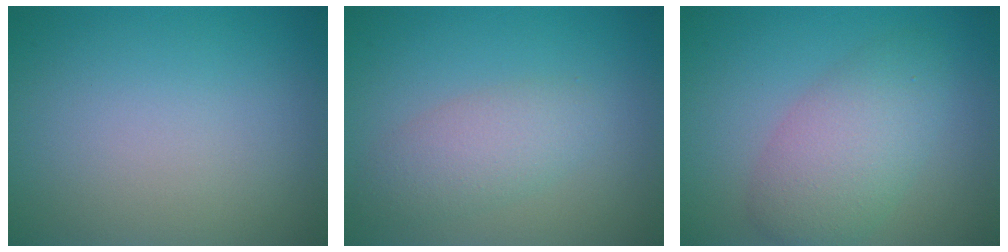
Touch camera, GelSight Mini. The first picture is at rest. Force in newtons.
{"total": 3.0, "press": 3.0, "slide": 0.2}
{"total": 4.8, "press": 4.8, "slide": 0.2}